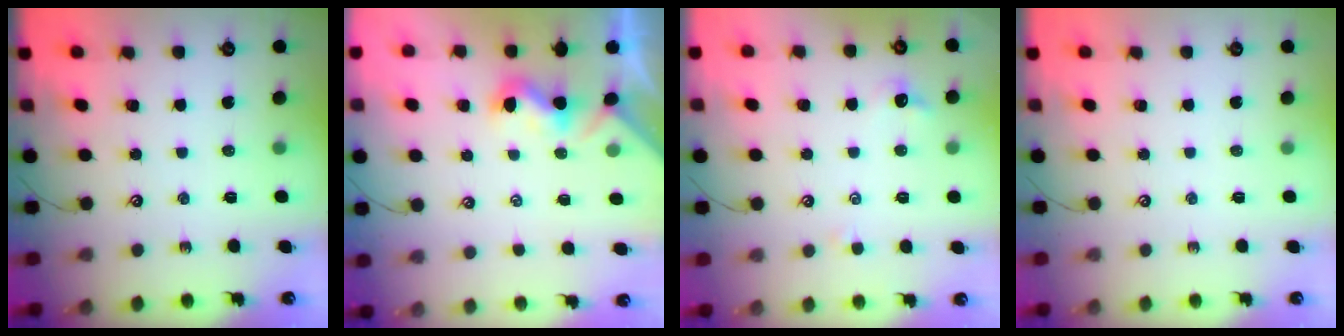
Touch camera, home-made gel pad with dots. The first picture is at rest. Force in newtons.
{"total": 1.2, "press": 1.0, "slide": 0.6}
{"total": 0.6, "press": 0.2, "slide": 0.6}
{"total": 0.0}